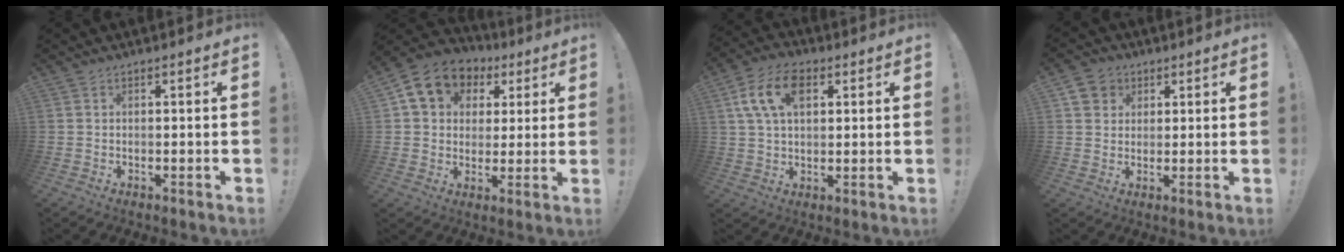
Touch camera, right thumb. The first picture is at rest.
{"total": 12.7, "force": [5.4, 10.2, 5.4], "torque": [-0.074, -0.020, 0.104]}
{"total": 12.9, "force": [4.6, 8.1, 9.0], "torque": [-0.166, 0.002, 0.085]}
{"total": 6.7, "force": [2.9, 5.8, 1.9], "torque": [-0.031, -0.007, 0.060]}